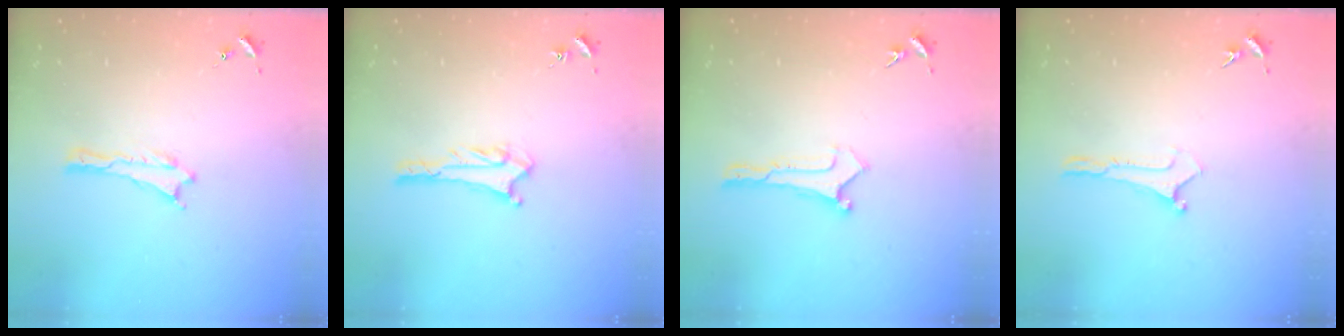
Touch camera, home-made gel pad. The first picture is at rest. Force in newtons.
{"total": 2.8, "press": 2.8, "slide": 0.2}
{"total": 0.0}
{"total": 0.0}